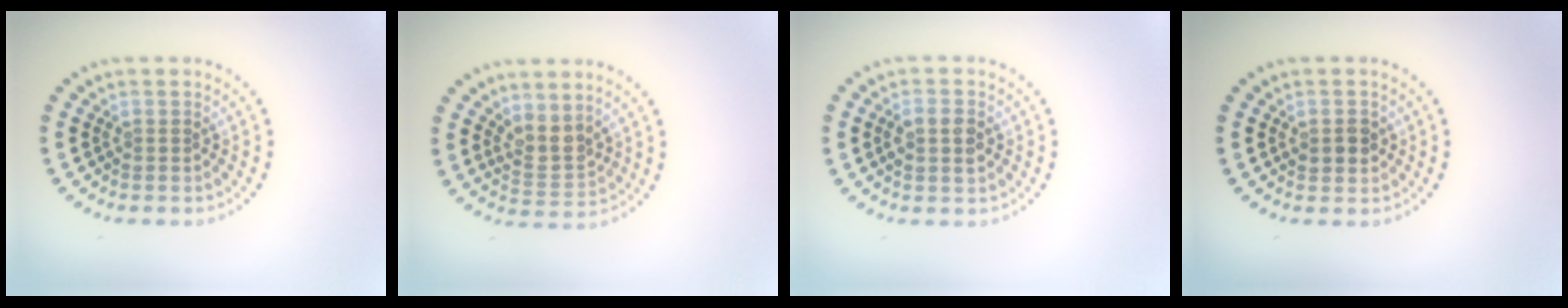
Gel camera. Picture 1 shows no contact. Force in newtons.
{"total": 2.6, "press": 2.0, "slide": 1.7}
{"total": 2.3, "press": 2.3, "slide": 0.3}
{"total": 1.7, "press": 1.7, "slide": 0.2}